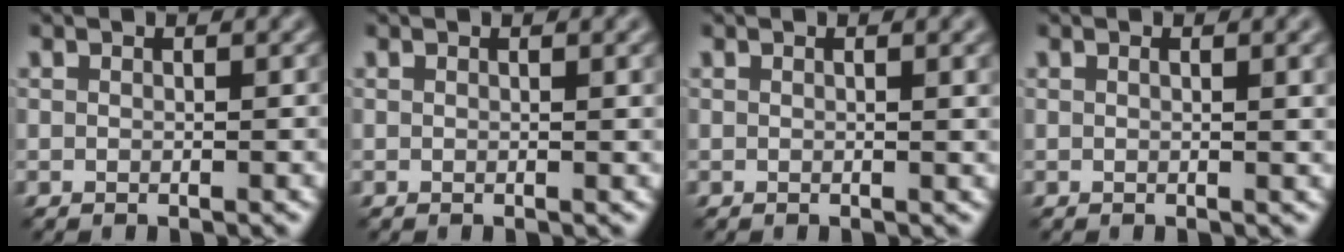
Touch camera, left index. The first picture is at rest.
{"total": 1.6, "force": [0.5, 0.5, 1.4], "torque": [-0.011, 0.005, 0.003]}
{"total": 2.4, "force": [0.6, 0.7, 2.2], "torque": [-0.018, 0.006, 0.004]}
{"total": 2.9, "force": [0.8, 1.0, 2.5], "torque": [-0.022, 0.005, 0.011]}